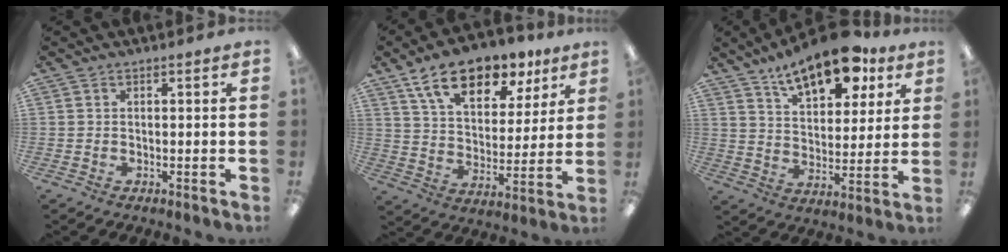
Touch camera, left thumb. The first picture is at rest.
{"total": 15.7, "force": [10.5, 8.0, 8.6], "torque": [-0.133, -0.048, 0.182]}
{"total": 15.8, "force": [11.3, 6.8, 8.7], "torque": [-0.135, -0.052, 0.193]}